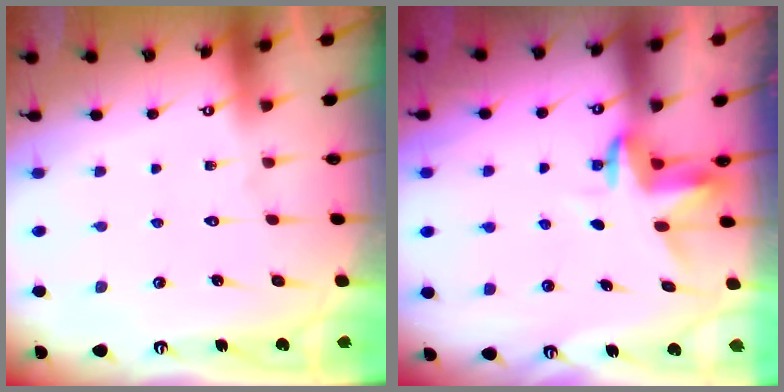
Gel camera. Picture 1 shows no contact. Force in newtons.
{"total": 3.4, "press": 3.4, "slide": 0.2}